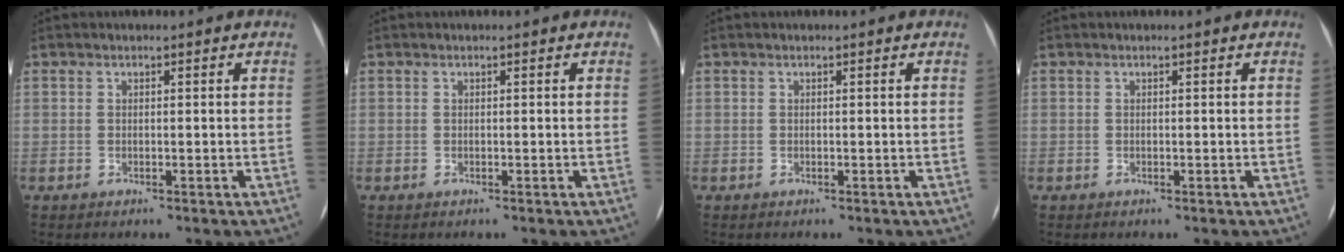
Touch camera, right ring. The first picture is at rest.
{"total": 0.0}
{"total": 0.0}
{"total": 0.0}